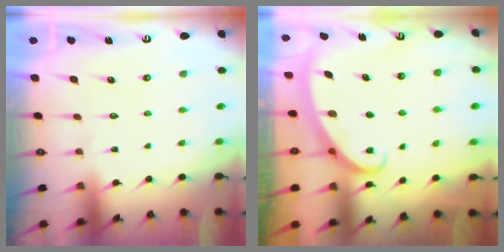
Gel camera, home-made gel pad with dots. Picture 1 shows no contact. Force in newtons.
{"total": 2.5, "press": 2.5, "slide": 0.4}